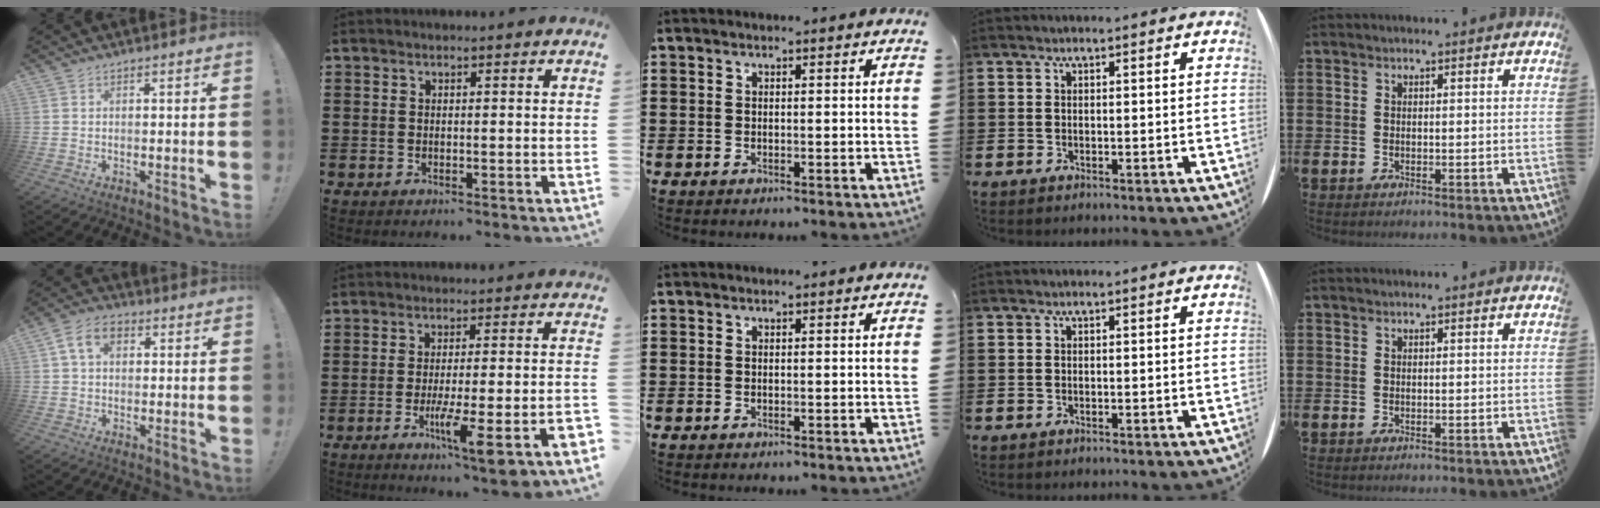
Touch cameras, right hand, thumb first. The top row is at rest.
{"thumb": {"total": 8.2, "force": [2.6, 5.6, 5.4], "torque": [-0.095, 0.009, 0.049]}, "index": {"total": 9.4, "force": [-4.6, 0.5, 8.2], "torque": [-0.142, -0.012, -0.081]}}